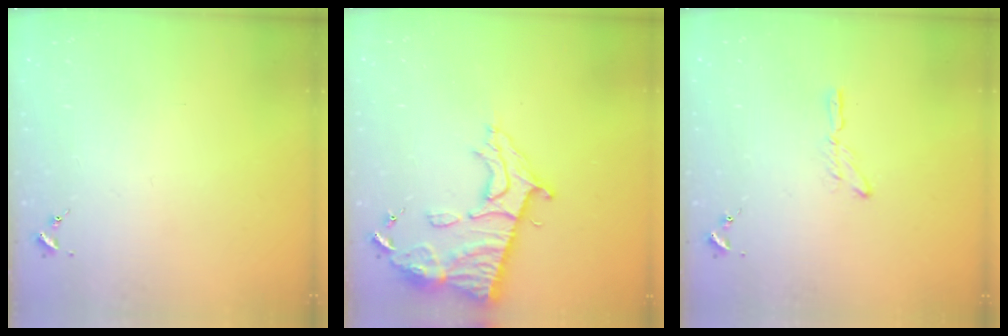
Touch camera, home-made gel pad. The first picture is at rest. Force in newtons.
{"total": 14.7, "press": 14.6, "slide": 1.3}
{"total": 2.9, "press": 2.9, "slide": 0.3}